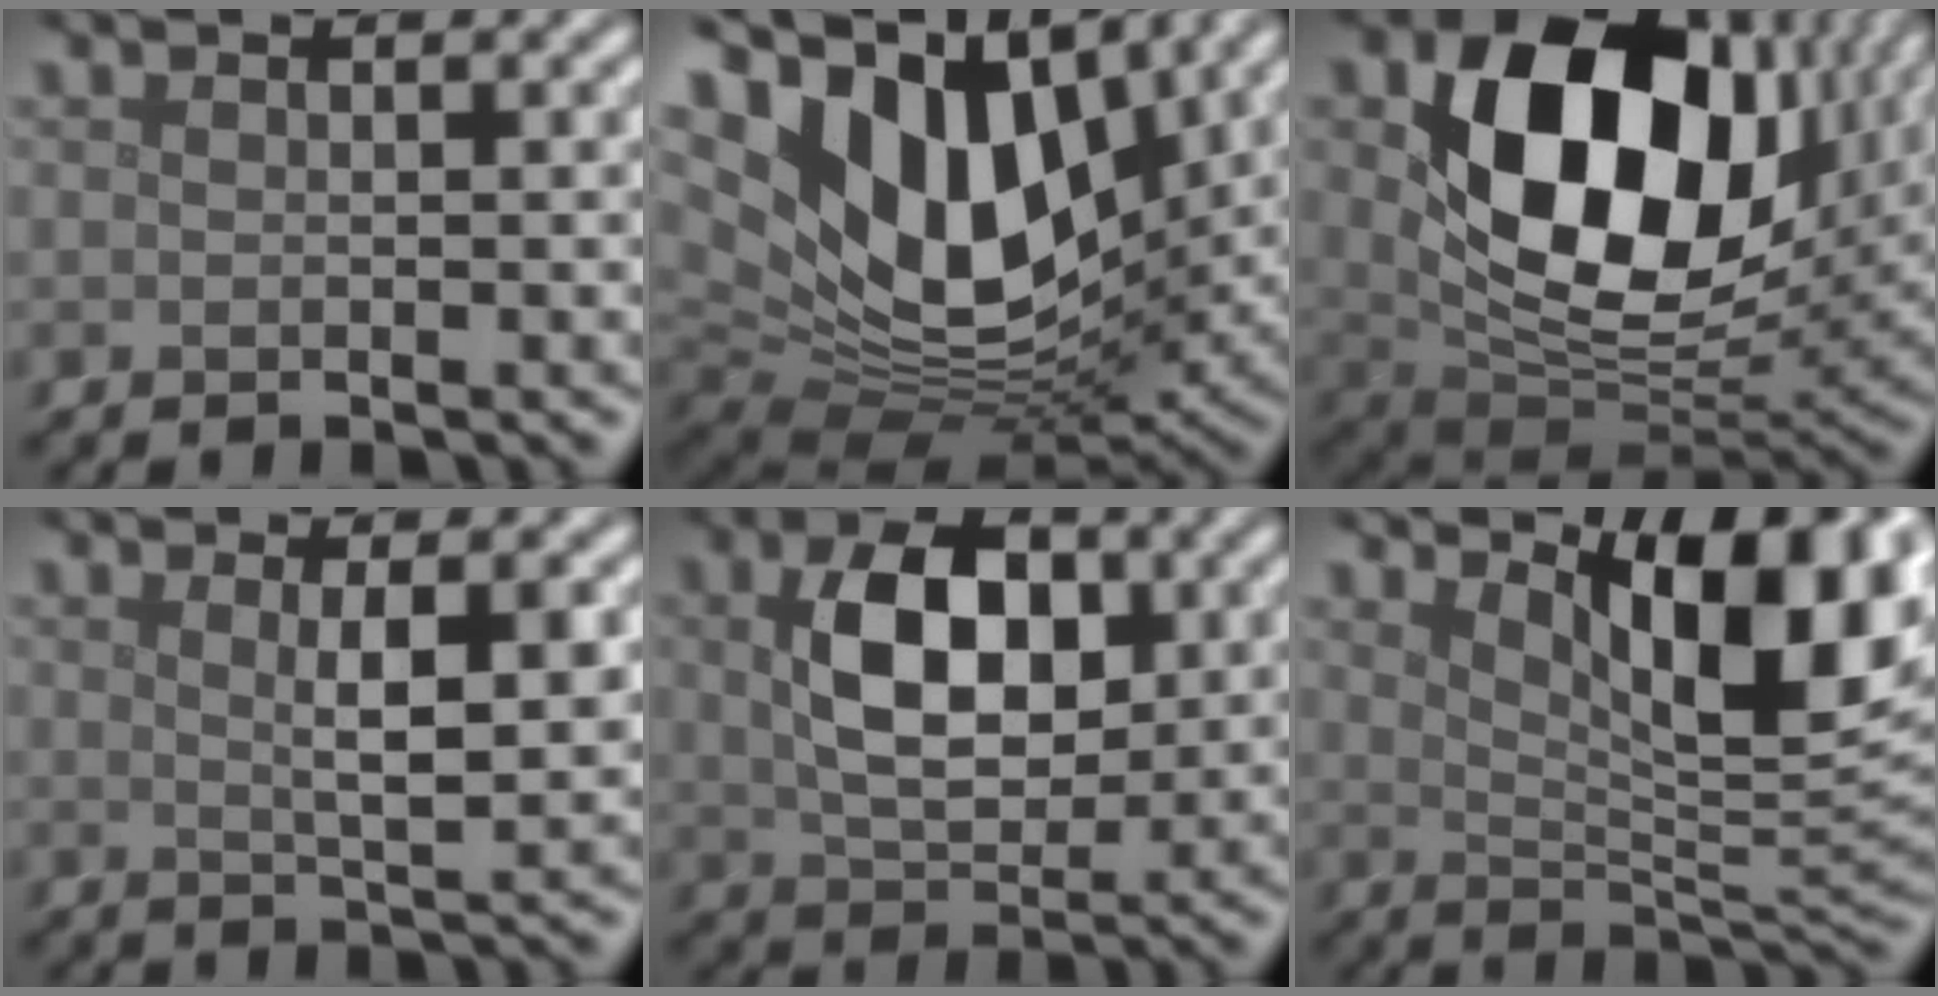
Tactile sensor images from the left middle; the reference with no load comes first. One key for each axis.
{"total": 13.9, "fx": 5.4, "fy": 7.8, "fz": 10.1, "tx": -0.179, "ty": 0.012, "tz": 0.088}
{"total": 16.0, "fx": 4.3, "fy": 10.5, "fz": 11.2, "tx": -0.200, "ty": -0.012, "tz": 0.085}
{"total": 3.3, "fx": 0.8, "fy": 0.6, "fz": 3.1, "tx": -0.049, "ty": -0.003, "tz": 0.013}
{"total": 7.2, "fx": 1.5, "fy": 4.4, "fz": 5.5, "tx": -0.102, "ty": 0.002, "tz": 0.026}
{"total": 11.3, "fx": 4.8, "fy": 3.5, "fz": 9.6, "tx": -0.129, "ty": 0.000, "tz": 0.080}